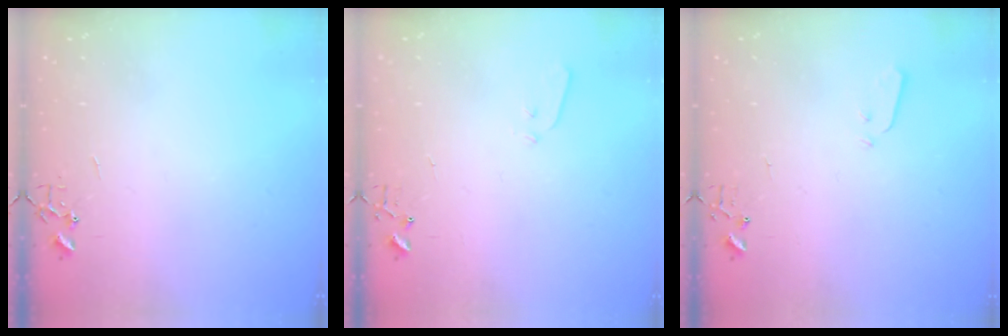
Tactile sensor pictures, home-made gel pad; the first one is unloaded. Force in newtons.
{"total": 3.6, "press": 3.5, "slide": 0.6}
{"total": 3.0, "press": 2.9, "slide": 0.3}